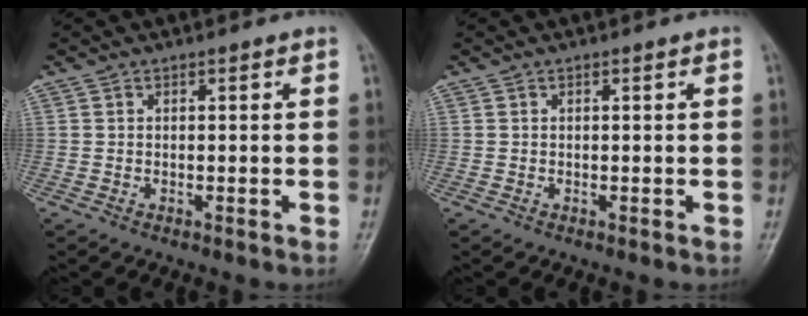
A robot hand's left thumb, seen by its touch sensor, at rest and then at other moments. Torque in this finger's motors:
{"motor_torque": [-0.03, -0.02, 0.15, 0.12, 0.00]}